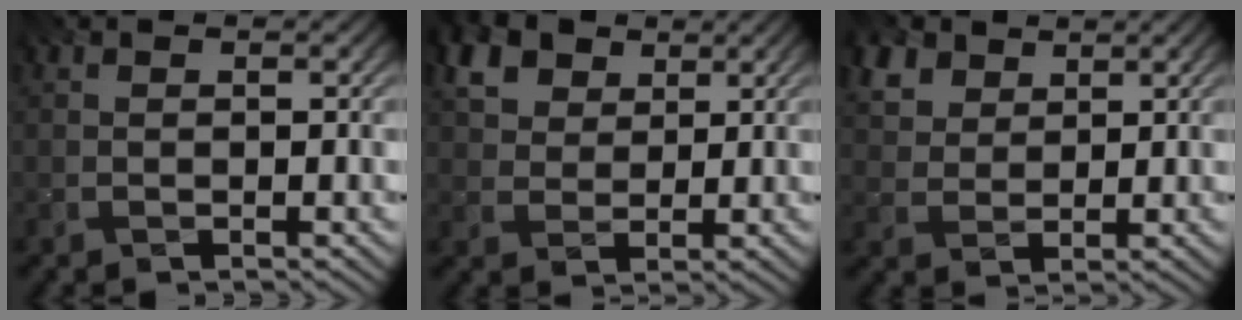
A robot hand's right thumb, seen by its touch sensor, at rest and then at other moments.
{"total": 6.2, "force": [3.0, 4.3, 3.2], "torque": [-0.089, 0.008, 0.052]}
{"total": 5.6, "force": [3.6, 3.5, 2.6], "torque": [-0.085, 0.003, 0.074]}